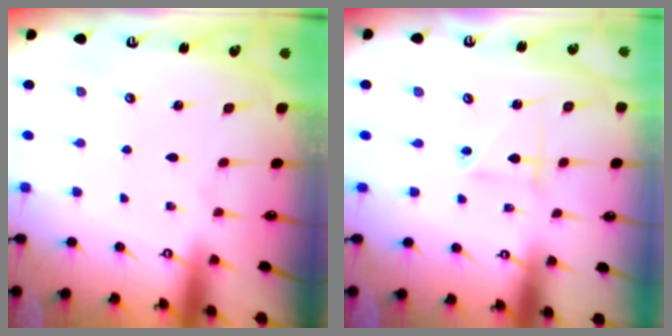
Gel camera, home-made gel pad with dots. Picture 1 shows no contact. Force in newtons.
{"total": 3.2, "press": 3.1, "slide": 0.5}